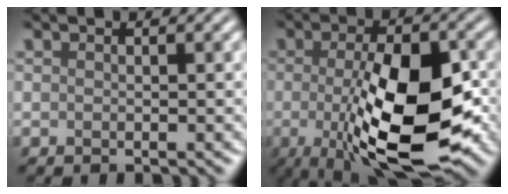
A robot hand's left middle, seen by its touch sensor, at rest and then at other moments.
{"total": 11.5, "force": [-2.0, 4.1, 10.5], "torque": [-0.176, -0.018, -0.033]}